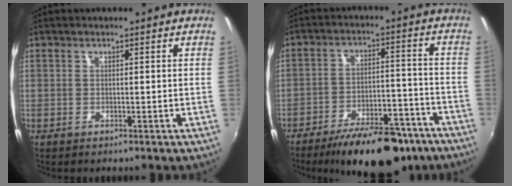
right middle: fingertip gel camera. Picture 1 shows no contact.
{"total": 18.6, "force": [-14.5, 6.7, 9.7], "torque": [-0.161, -0.007, -0.201]}